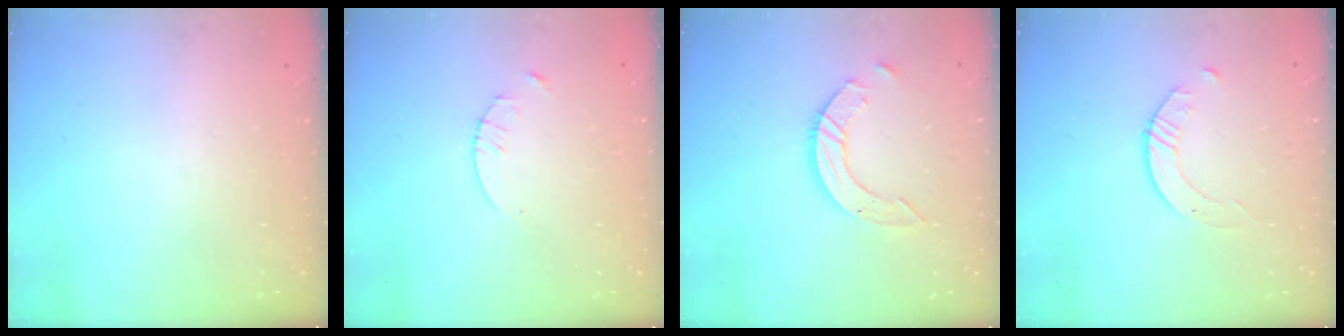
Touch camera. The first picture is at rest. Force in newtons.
{"total": 1.3, "press": 1.3, "slide": 0.2}
{"total": 7.9, "press": 7.8, "slide": 0.7}
{"total": 2.8, "press": 2.8, "slide": 0.3}